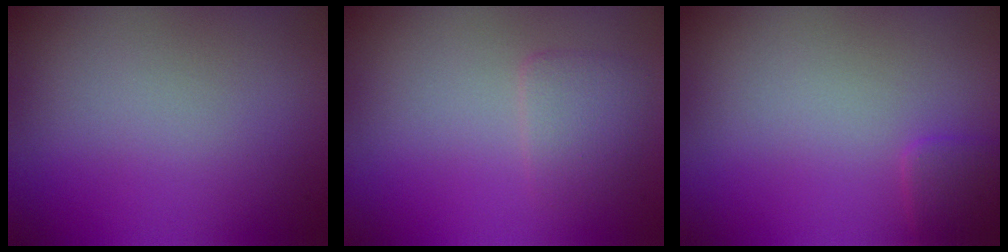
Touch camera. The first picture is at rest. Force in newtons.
{"total": 1.6, "press": 1.6, "slide": 0.3}
{"total": 1.3, "press": 1.3, "slide": 0.1}